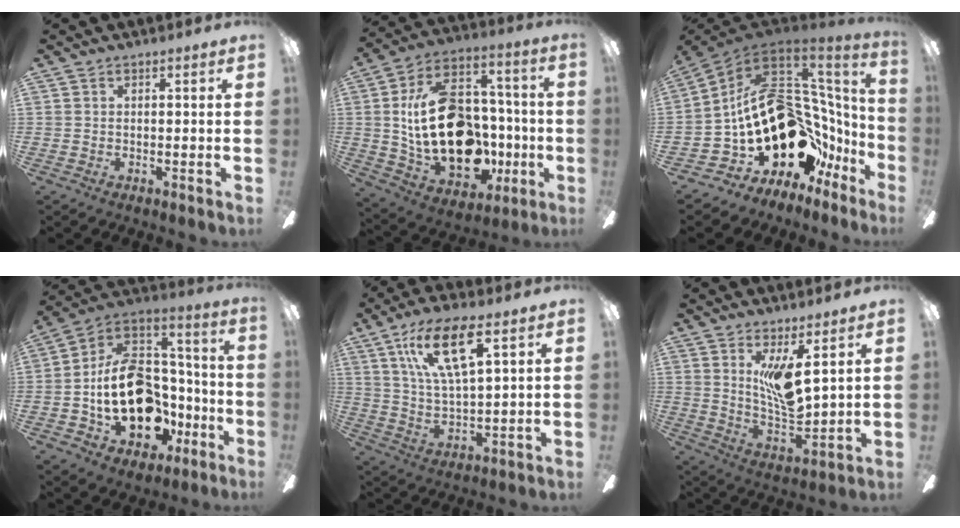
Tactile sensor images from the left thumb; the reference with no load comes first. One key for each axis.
{"total": 25.5, "fx": -0.6, "fy": 16.9, "fz": 19.1, "tx": -0.361, "ty": 0.006, "tz": 0.004}
{"total": 26.0, "fx": -1.2, "fy": 16.9, "fz": 19.8, "tx": -0.347, "ty": -0.035, "tz": 0.027}
{"total": 21.4, "fx": -4.5, "fy": 14.8, "fz": 14.8, "tx": -0.277, "ty": 0.018, "tz": -0.068}
{"total": 14.9, "fx": 8.2, "fy": 4.7, "fz": 11.6, "tx": -0.226, "ty": -0.016, "tz": 0.139}
{"total": 10.4, "fx": 5.0, "fy": 2.9, "fz": 8.6, "tx": -0.171, "ty": -0.036, "tz": 0.087}